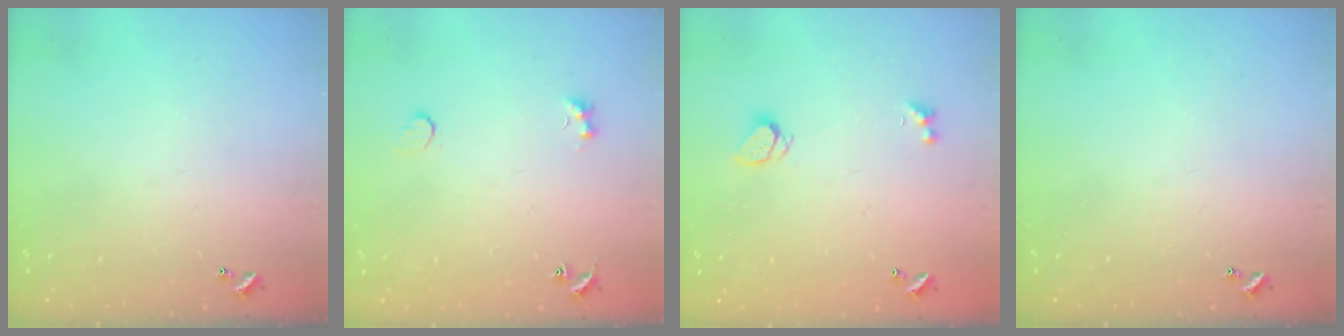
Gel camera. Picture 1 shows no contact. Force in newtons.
{"total": 2.9, "press": 2.8, "slide": 0.8}
{"total": 2.3, "press": 2.2, "slide": 0.7}
{"total": 0.0}